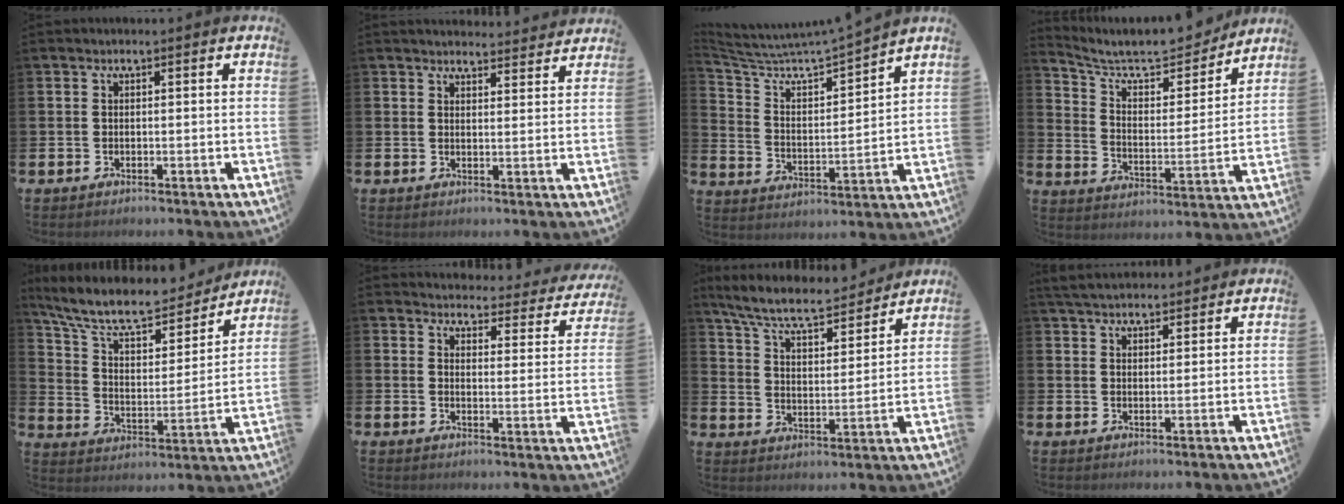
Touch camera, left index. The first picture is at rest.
{"total": 3.6, "force": [3.5, 0.5, 0.1], "torque": [0.000, -0.023, 0.063]}
{"total": 6.0, "force": [5.5, 0.8, 2.1], "torque": [-0.072, -0.051, 0.086]}
{"total": 9.1, "force": [8.0, 2.8, 3.3], "torque": [-0.089, -0.057, 0.134]}
{"total": 10.7, "force": [9.4, 3.0, 4.1], "torque": [-0.121, -0.056, 0.160]}
{"total": 3.3, "force": [3.2, 0.9, 0.4], "torque": [-0.021, -0.033, 0.047]}
{"total": 8.1, "force": [7.4, 1.6, 3.0], "torque": [-0.097, -0.047, 0.127]}
{"total": 4.3, "force": [4.2, 1.0, 0.6], "torque": [-0.032, -0.013, 0.080]}